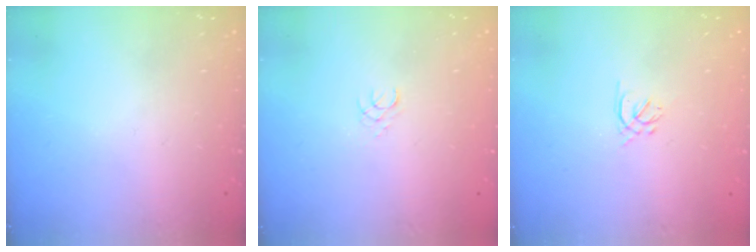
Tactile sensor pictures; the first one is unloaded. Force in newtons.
{"total": 1.5, "press": 1.5, "slide": 0.2}
{"total": 1.3, "press": 1.2, "slide": 0.5}